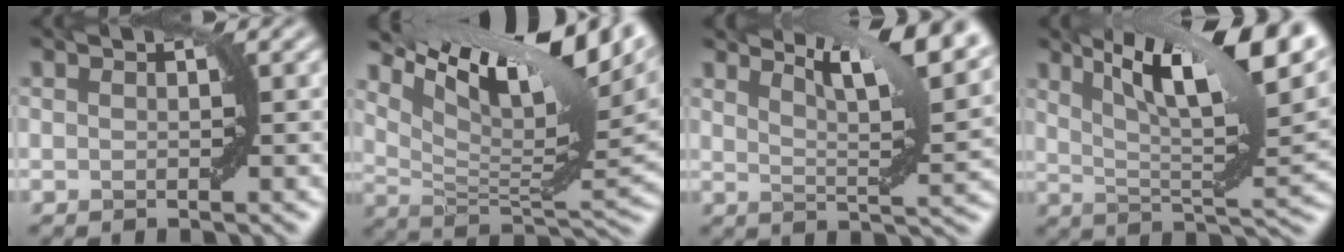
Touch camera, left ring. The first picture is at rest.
{"total": 14.5, "force": [8.3, 4.6, 11.0], "torque": [-0.190, 0.019, 0.152]}
{"total": 8.5, "force": [6.2, 1.7, 5.6], "torque": [-0.077, 0.013, 0.089]}
{"total": 13.0, "force": [7.2, 3.2, 10.3], "torque": [-0.151, 0.017, 0.116]}